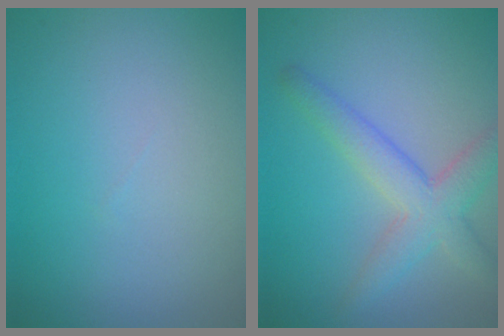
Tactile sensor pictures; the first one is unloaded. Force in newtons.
{"total": 4.0, "press": 4.0, "slide": 0.1}